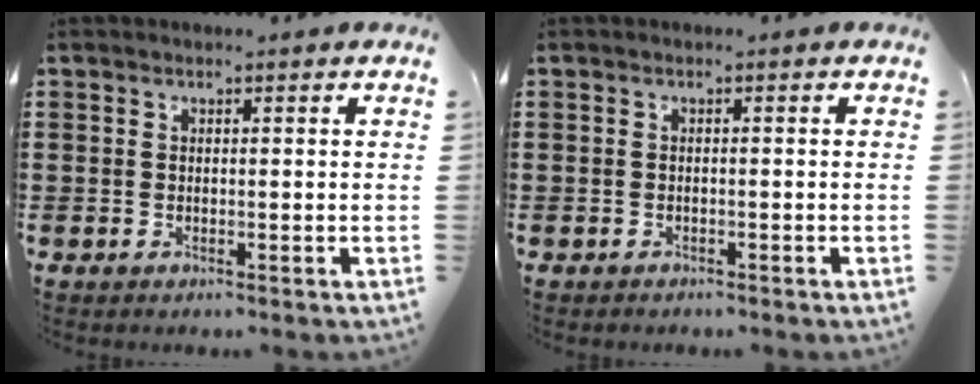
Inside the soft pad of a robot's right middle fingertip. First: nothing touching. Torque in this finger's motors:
{"motor_torque": [-0.50, 0.30, -0.05, -0.03]}